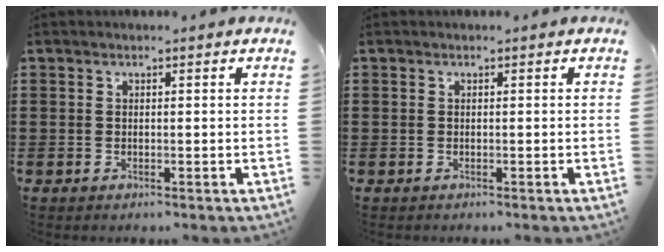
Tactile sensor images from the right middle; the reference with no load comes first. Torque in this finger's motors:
{"motor_torque": [-0.46, 0.15, -0.08, -0.02]}